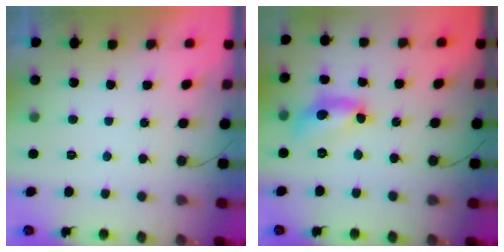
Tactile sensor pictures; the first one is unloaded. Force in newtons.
{"total": 13.3, "press": 13.2, "slide": 0.9}